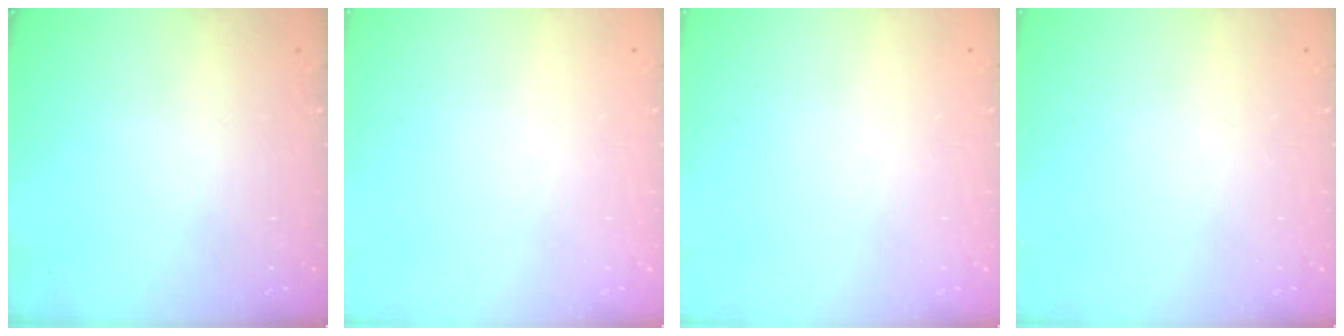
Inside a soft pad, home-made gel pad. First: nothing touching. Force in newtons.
{"total": 0.0}
{"total": 0.0}
{"total": 0.0}